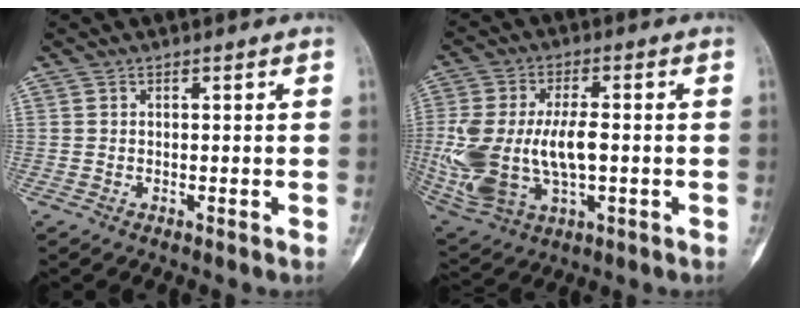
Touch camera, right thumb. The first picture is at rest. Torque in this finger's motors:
{"motor_torque": [1.59, 1.72, 1.16, 0.82, 0.19]}